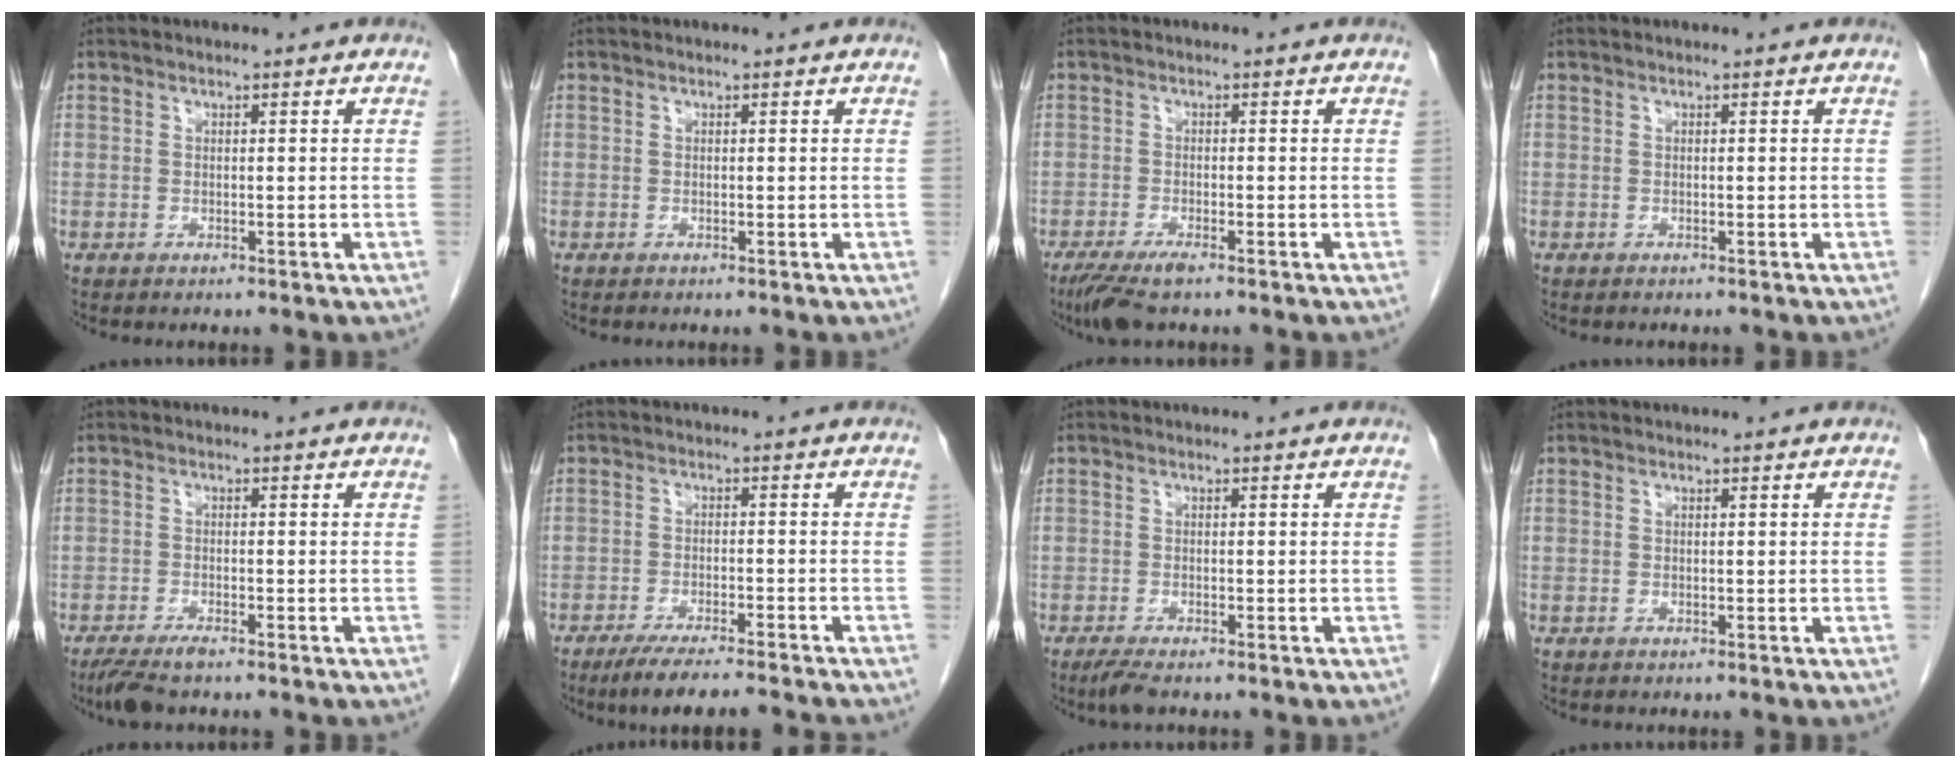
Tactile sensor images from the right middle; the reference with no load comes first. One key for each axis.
{"total": 0.0}
{"total": 4.6, "fx": -3.3, "fy": 0.7, "fz": 3.2, "tx": -0.060, "ty": -0.012, "tz": -0.059}
{"total": 0.6, "fx": -0.5, "fy": 0.0, "fz": 0.1, "tx": -0.008, "ty": -0.003, "tz": -0.009}
{"total": 3.8, "fx": -2.9, "fy": 0.5, "fz": 2.3, "tx": -0.045, "ty": -0.008, "tz": -0.053}
{"total": 8.7, "fx": -7.5, "fy": -0.2, "fz": 4.4, "tx": -0.058, "ty": -0.023, "tz": -0.119}
{"total": 2.2, "fx": -1.7, "fy": 0.2, "fz": 1.4, "tx": -0.033, "ty": -0.008, "tz": -0.032}
{"total": 0.0}